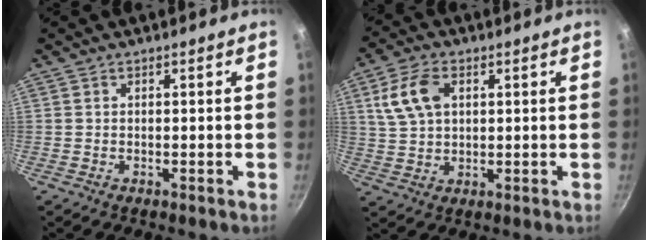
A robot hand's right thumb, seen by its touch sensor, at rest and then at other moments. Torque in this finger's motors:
{"motor_torque": [-0.19, 0.26, 0.03, 0.00, 0.08]}